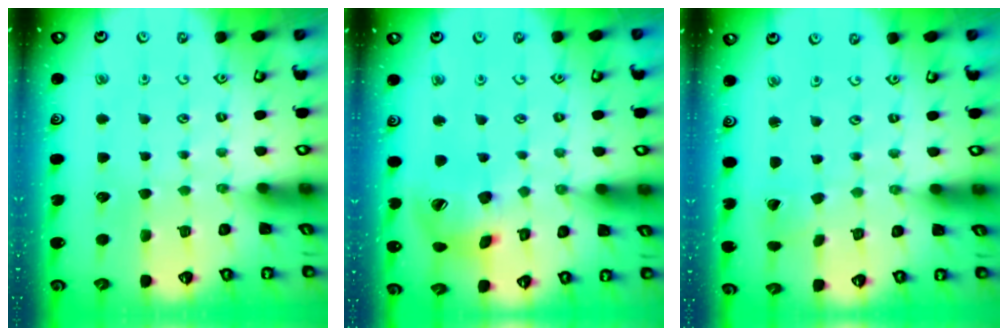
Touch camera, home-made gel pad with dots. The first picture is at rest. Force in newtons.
{"total": 13.9, "press": 13.8, "slide": 1.9}
{"total": 0.0}